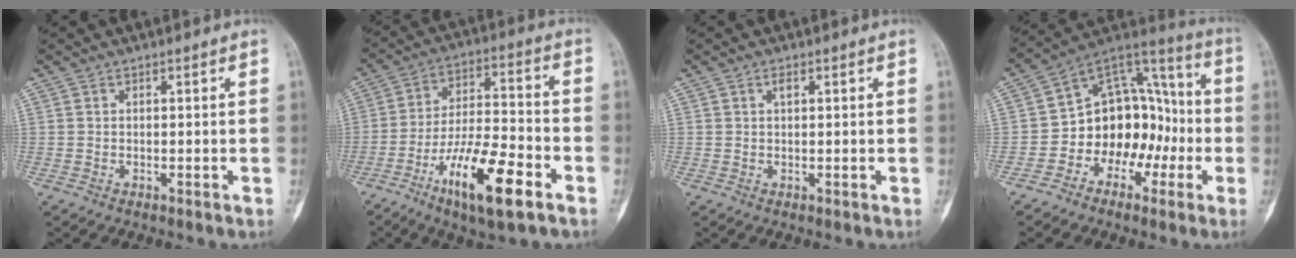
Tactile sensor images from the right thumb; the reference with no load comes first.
{"total": 16.2, "force": [-8.2, 4.4, 13.2], "torque": [-0.234, 0.044, -0.139]}
{"total": 1.1, "force": [0.5, 0.6, 0.8], "torque": [-0.013, 0.001, 0.007]}
{"total": 16.0, "force": [-4.1, 11.8, 10.0], "torque": [-0.088, 0.079, -0.073]}